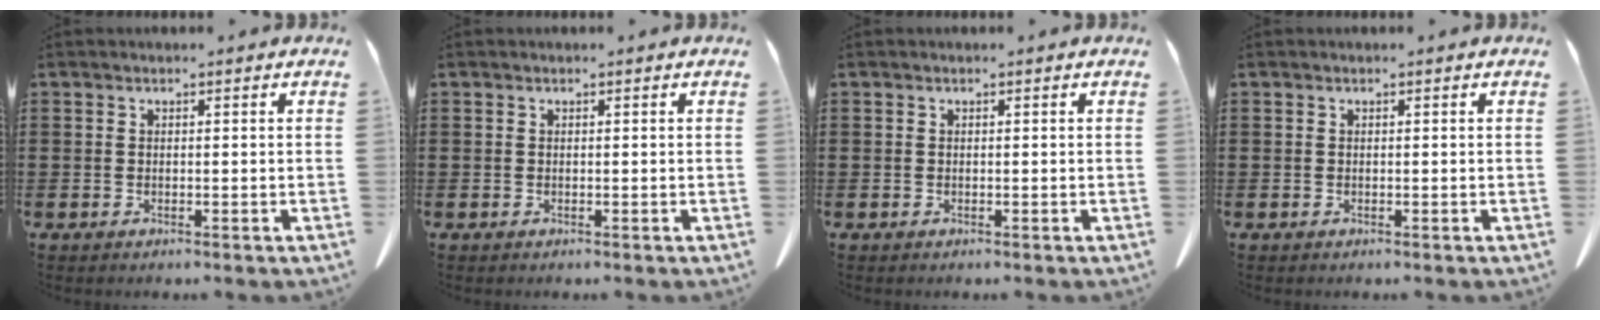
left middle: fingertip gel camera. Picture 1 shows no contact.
{"total": 0.0}
{"total": 0.0}
{"total": 0.0}